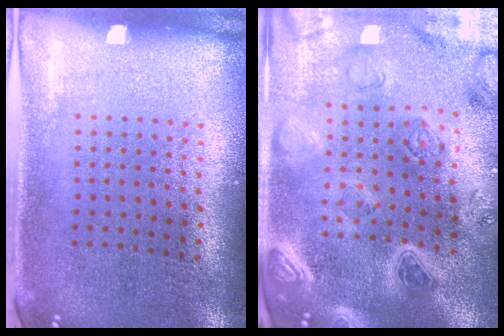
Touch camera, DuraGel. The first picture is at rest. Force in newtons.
{"total": 2.9, "press": 2.9, "slide": 0.7}